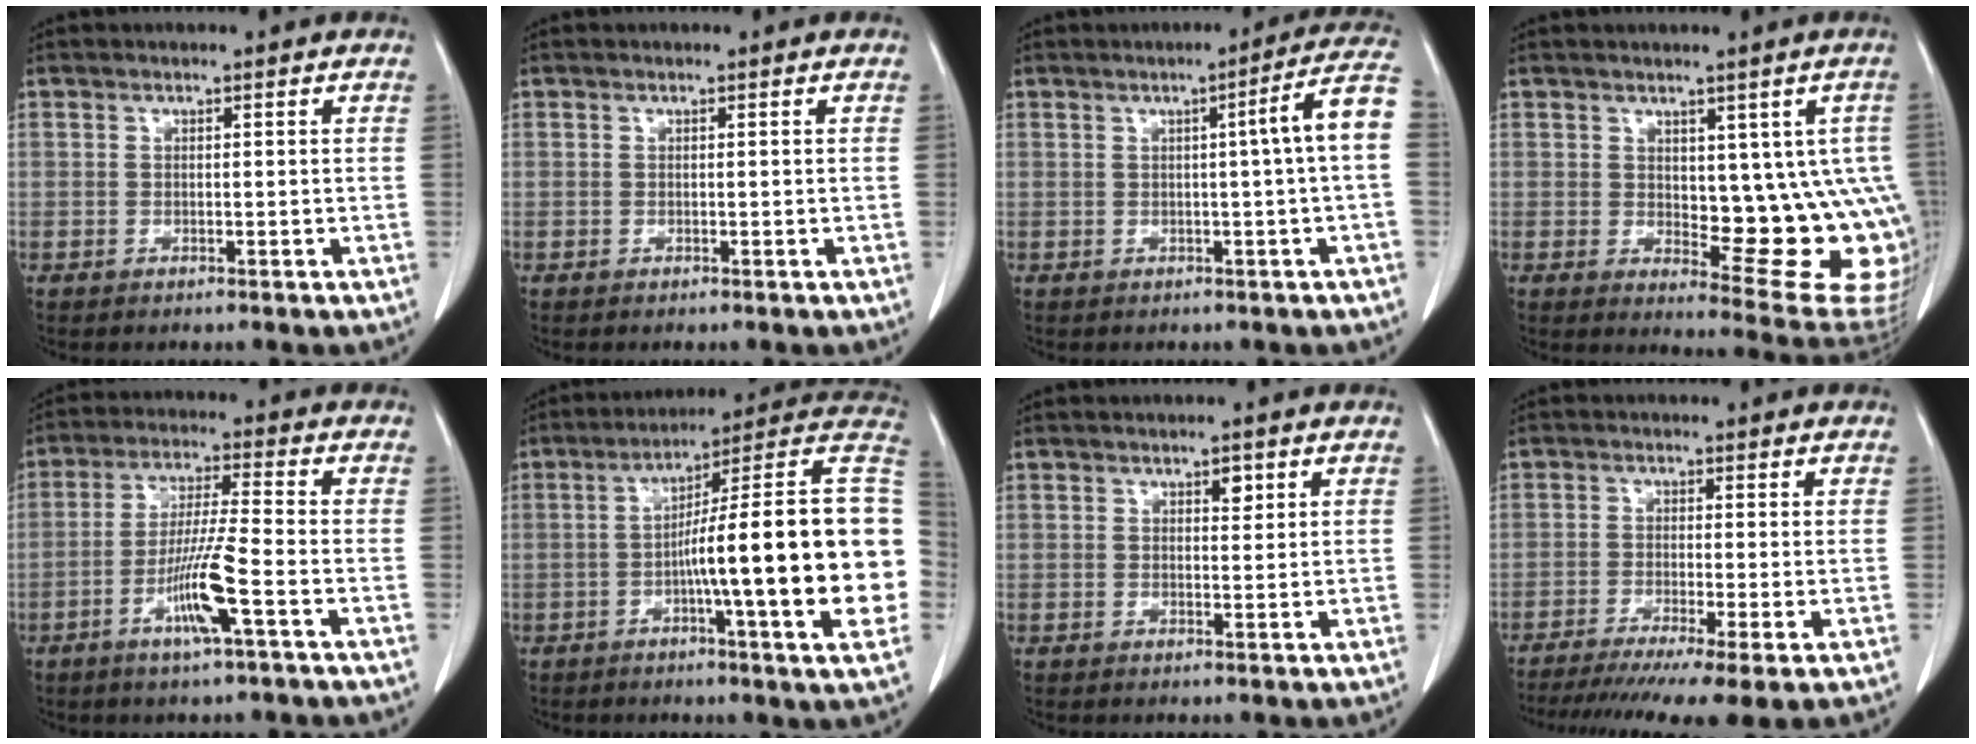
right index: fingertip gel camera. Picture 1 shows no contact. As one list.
[{"total": 0.0}, {"total": 6.9, "force": [0.2, -1.1, 6.8], "torque": [-0.083, 0.011, 0.001]}, {"total": 14.0, "force": [0.4, 5.9, 12.7], "torque": [-0.117, -0.002, 0.021]}, {"total": 9.1, "force": [-3.7, -0.3, 8.3], "torque": [-0.161, -0.010, -0.072]}, {"total": 25.2, "force": [-2.6, 1.0, 25.1], "torque": [-0.260, 0.026, -0.049]}, {"total": 1.7, "force": [0.9, 0.8, 1.2], "torque": [-0.015, -0.003, 0.013]}, {"total": 11.8, "force": [-8.5, 0.5, 8.2], "torque": [-0.123, -0.022, -0.134]}]